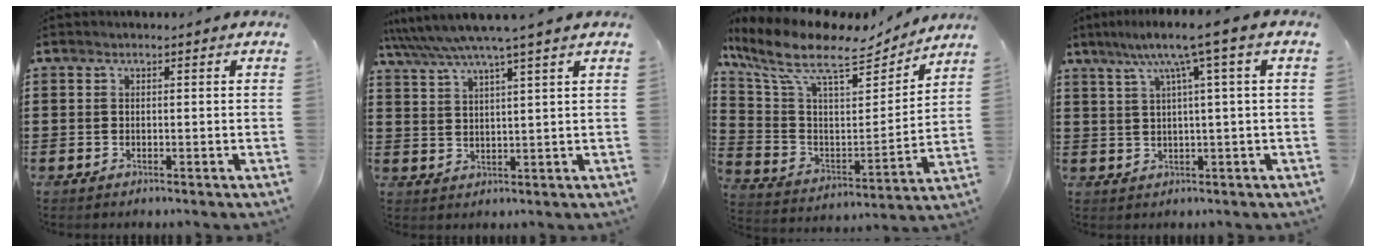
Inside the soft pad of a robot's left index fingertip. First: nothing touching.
{"total": 5.3, "force": [4.5, -0.3, 2.8], "torque": [-0.069, -0.018, 0.076]}
{"total": 11.4, "force": [8.3, 3.5, 7.0], "torque": [-0.169, -0.042, 0.141]}
{"total": 6.7, "force": [2.6, -0.5, 6.2], "torque": [-0.126, 0.000, 0.037]}